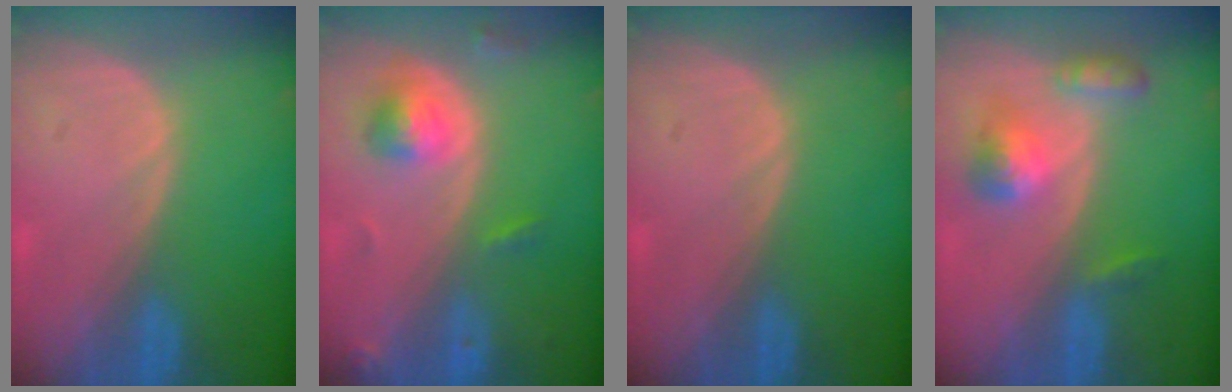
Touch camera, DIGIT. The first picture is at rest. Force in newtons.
{"total": 4.8, "press": 4.6, "slide": 1.1}
{"total": 0.0}
{"total": 5.7, "press": 5.2, "slide": 2.3}